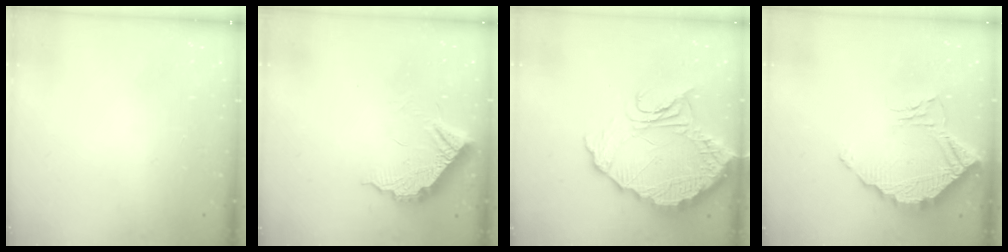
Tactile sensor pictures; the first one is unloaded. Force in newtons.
{"total": 10.5, "press": 10.5, "slide": 0.6}
{"total": 16.3, "press": 16.3, "slide": 1.2}
{"total": 12.2, "press": 12.1, "slide": 0.7}